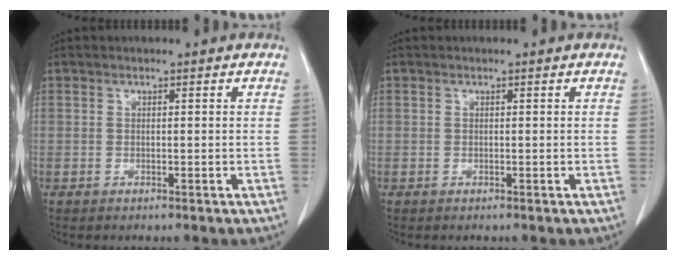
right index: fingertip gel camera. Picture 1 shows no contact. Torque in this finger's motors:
{"motor_torque": [0.00, 0.00, 0.00, 0.00]}